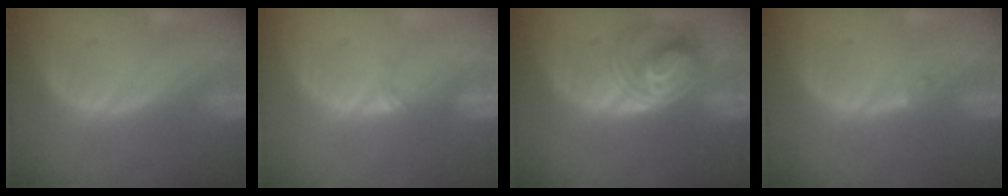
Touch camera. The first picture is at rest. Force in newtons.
{"total": 1.6, "press": 1.3, "slide": 1.1}
{"total": 6.4, "press": 6.3, "slide": 0.7}
{"total": 0.7, "press": 0.7, "slide": 0.2}